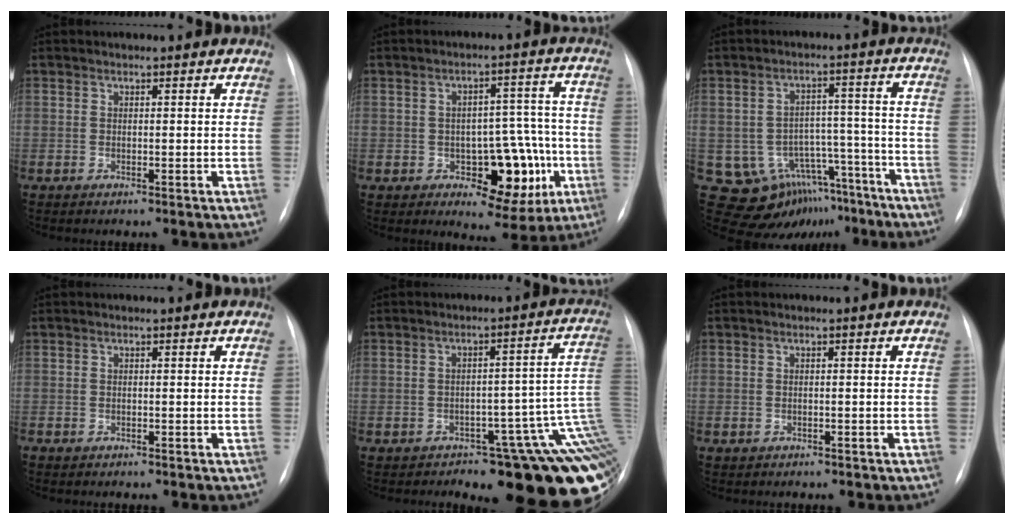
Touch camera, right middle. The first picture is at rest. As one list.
[{"total": 11.3, "force": [-3.3, 5.8, 9.2], "torque": [-0.108, 0.029, -0.033]}, {"total": 14.5, "force": [-8.7, 10.4, 5.1], "torque": [-0.055, 0.064, -0.103]}, {"total": 0.7, "force": [-0.7, 0.2, 0.2], "torque": [-0.004, 0.001, -0.008]}, {"total": 16.3, "force": [-7.7, 5.6, 13.3], "torque": [-0.044, 0.061, -0.082]}, {"total": 1.1, "force": [-0.8, 0.8, 0.1], "torque": [-0.007, 0.005, -0.007]}]